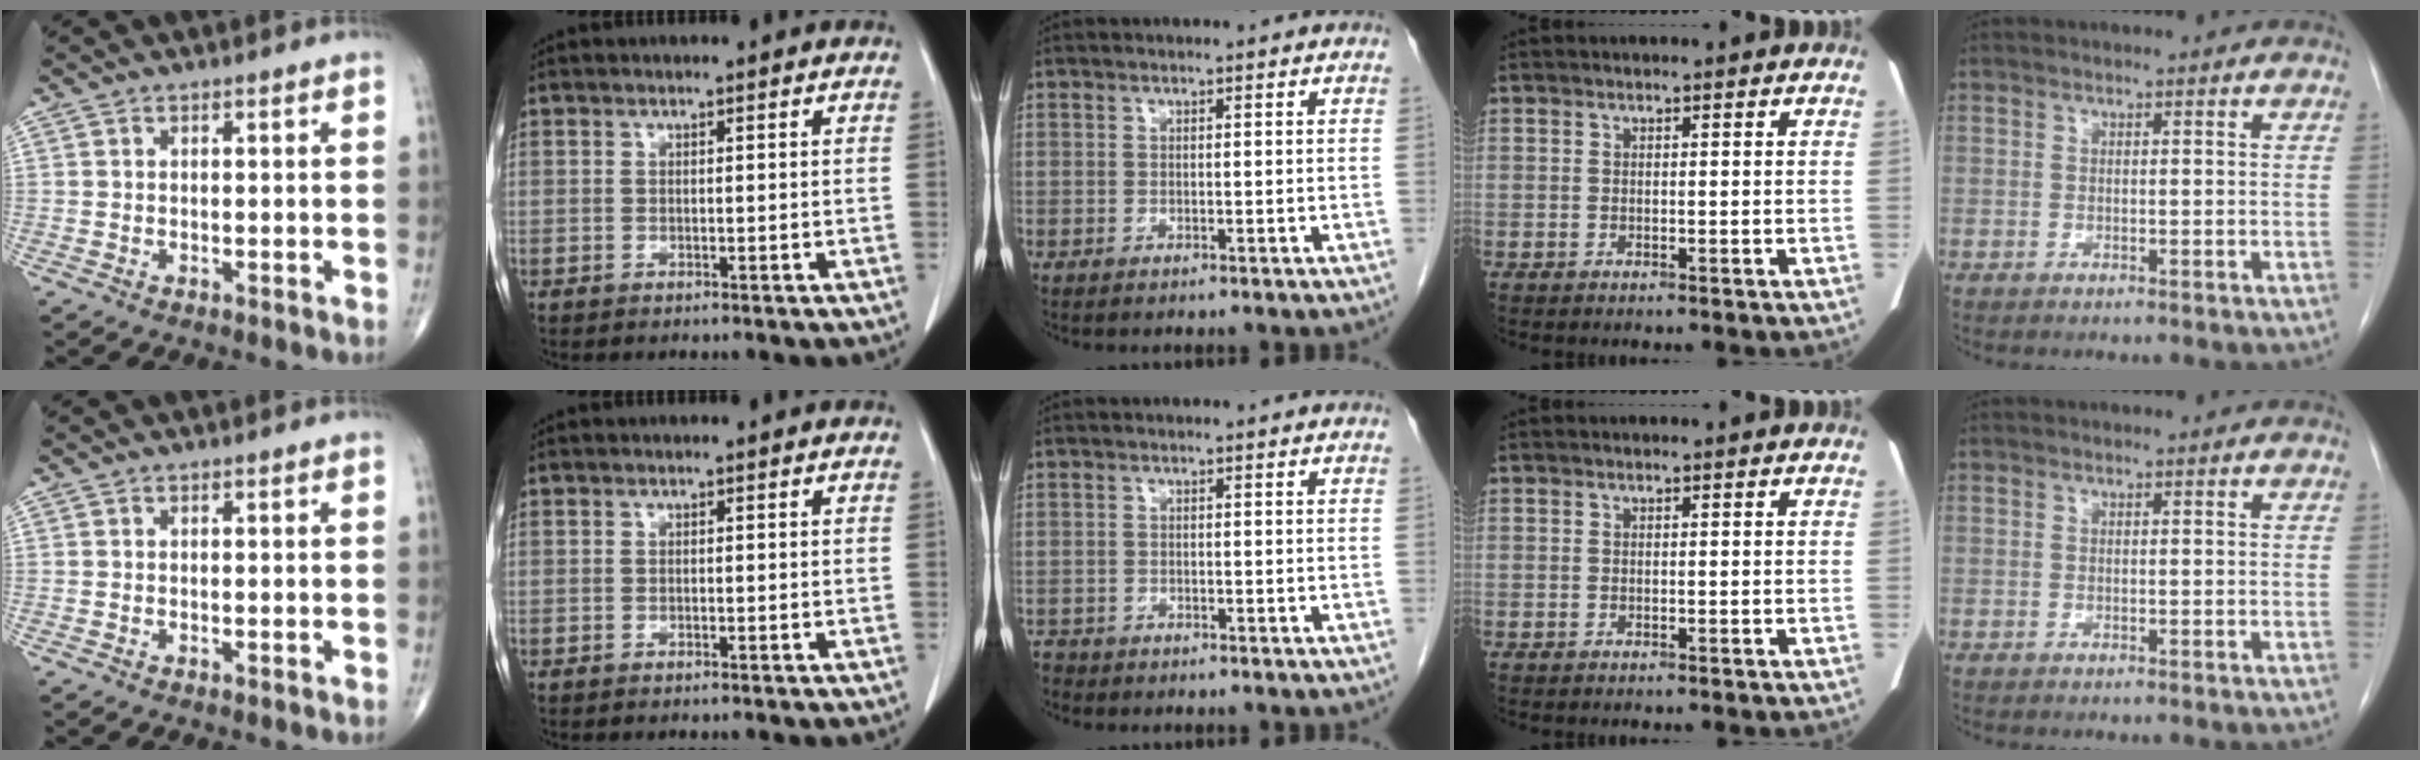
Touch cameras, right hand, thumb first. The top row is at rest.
{"middle": {"total": 1.8, "force": [-1.6, 0.7, -0.1], "torque": [-0.004, -0.002, -0.030]}}